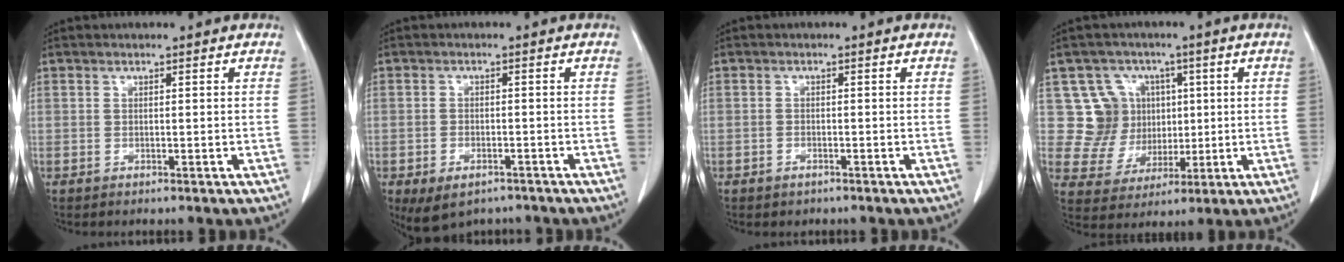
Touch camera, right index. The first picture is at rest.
{"total": 6.5, "force": [-4.4, 3.6, 3.2], "torque": [-0.054, -0.001, -0.059]}
{"total": 1.0, "force": [-0.7, 0.7, 0.3], "torque": [-0.008, 0.002, -0.008]}
{"total": 9.4, "force": [2.5, 9.0, 1.4], "torque": [-0.019, 0.032, 0.055]}